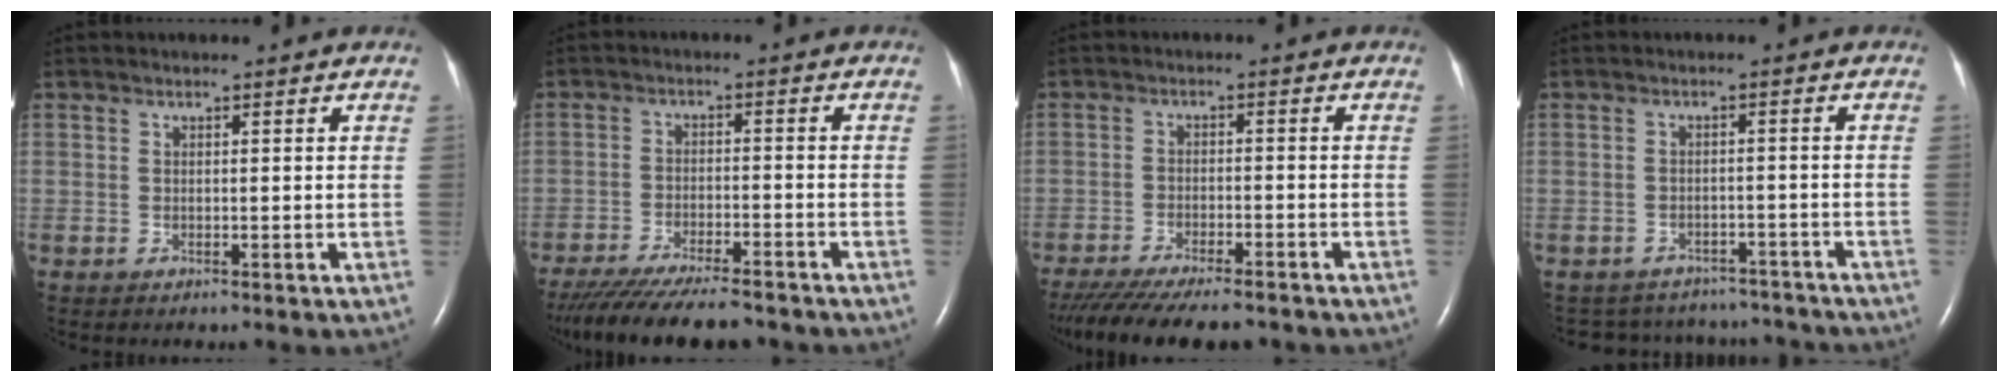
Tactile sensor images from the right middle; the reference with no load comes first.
{"total": 14.8, "force": [-13.0, 2.1, 6.8], "torque": [-0.122, -0.030, -0.195]}
{"total": 15.7, "force": [-13.4, 3.0, 7.5], "torque": [-0.153, -0.035, -0.197]}
{"total": 11.8, "force": [-10.9, 4.3, 1.2], "torque": [-0.027, 0.020, -0.127]}